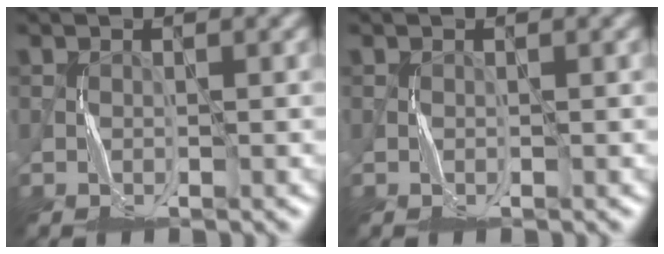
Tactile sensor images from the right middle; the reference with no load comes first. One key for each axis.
{"total": 0.0}